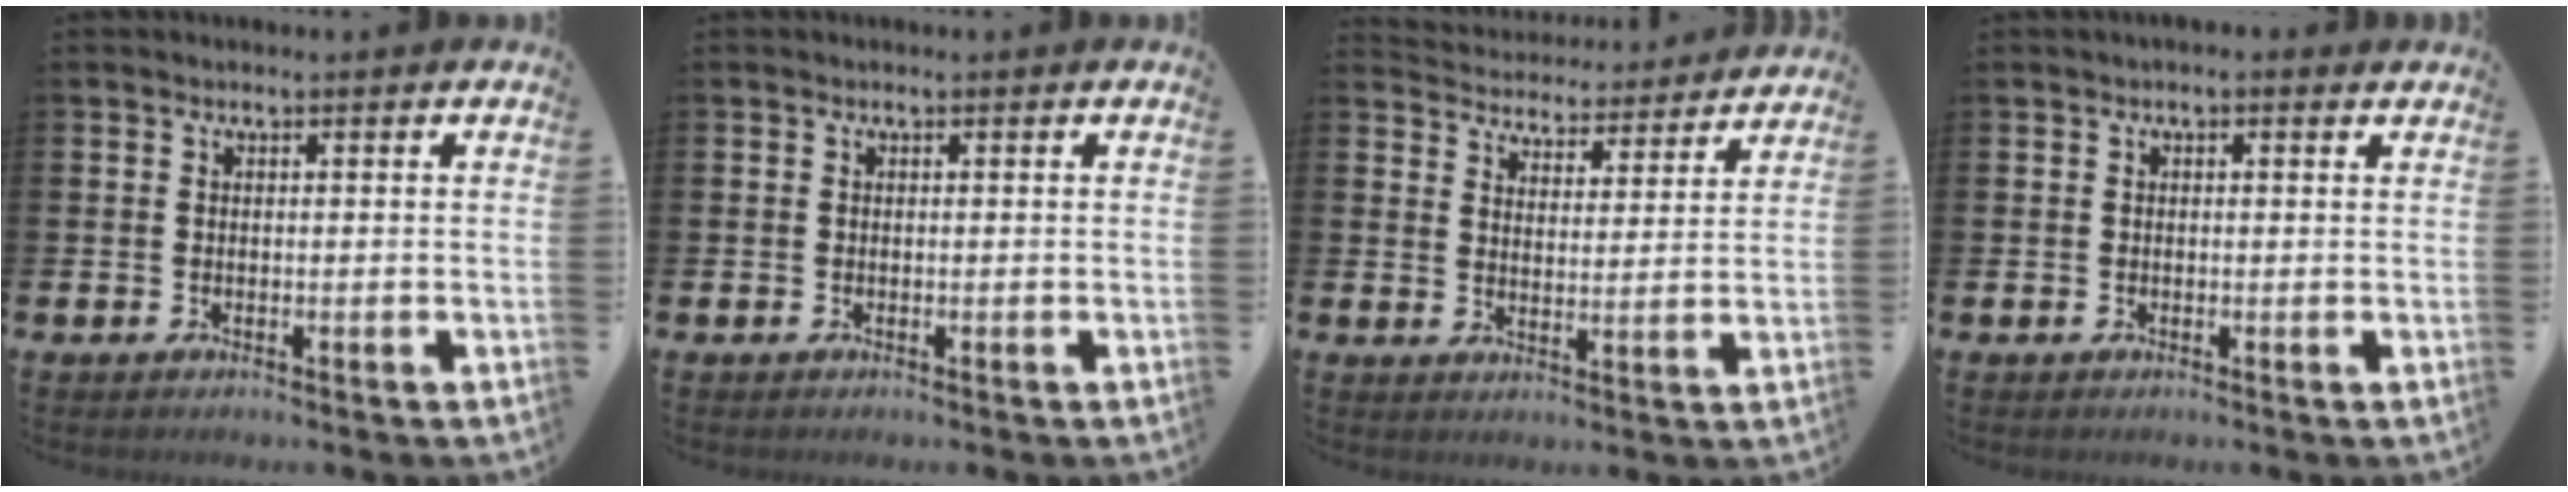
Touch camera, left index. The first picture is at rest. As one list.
[{"total": 0.0}, {"total": 4.6, "force": [4.5, 1.0, -0.4], "torque": [-0.012, -0.045, 0.075]}, {"total": 0.5, "force": [0.3, 0.3, 0.3], "torque": [0.005, 0.001, 0.000]}]